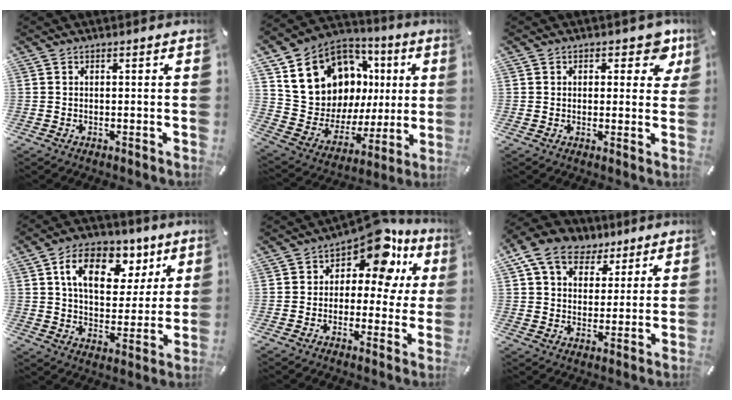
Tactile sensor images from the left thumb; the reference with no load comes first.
{"total": 17.4, "force": [7.8, 13.8, 7.1], "torque": [-0.124, -0.053, 0.166]}
{"total": 5.7, "force": [2.9, 3.7, 3.2], "torque": [-0.015, -0.011, 0.043]}
{"total": 14.1, "force": [6.9, 9.4, 7.9], "torque": [-0.115, -0.027, 0.119]}
{"total": 12.8, "force": [7.0, 6.6, 8.4], "torque": [-0.127, -0.044, 0.120]}
{"total": 12.5, "force": [6.8, 9.2, 5.2], "torque": [-0.099, -0.022, 0.130]}